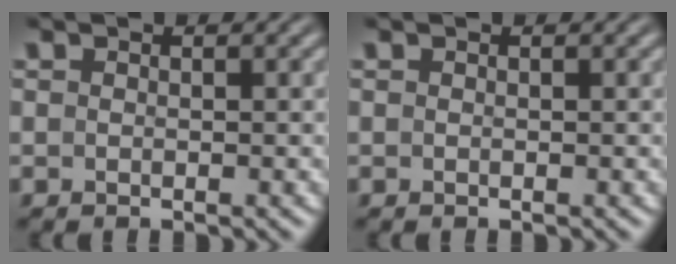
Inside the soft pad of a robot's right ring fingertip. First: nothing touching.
{"total": 0.0}